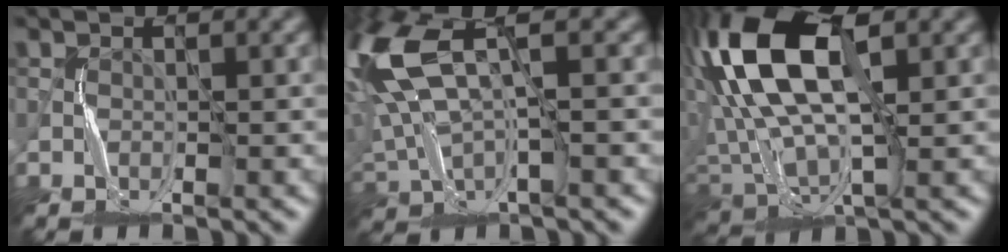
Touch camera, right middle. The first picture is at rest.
{"total": 10.3, "force": [3.1, 4.6, 8.7], "torque": [-0.225, 0.008, 0.060]}
{"total": 13.6, "force": [3.7, 6.5, 11.4], "torque": [-0.237, 0.018, 0.067]}